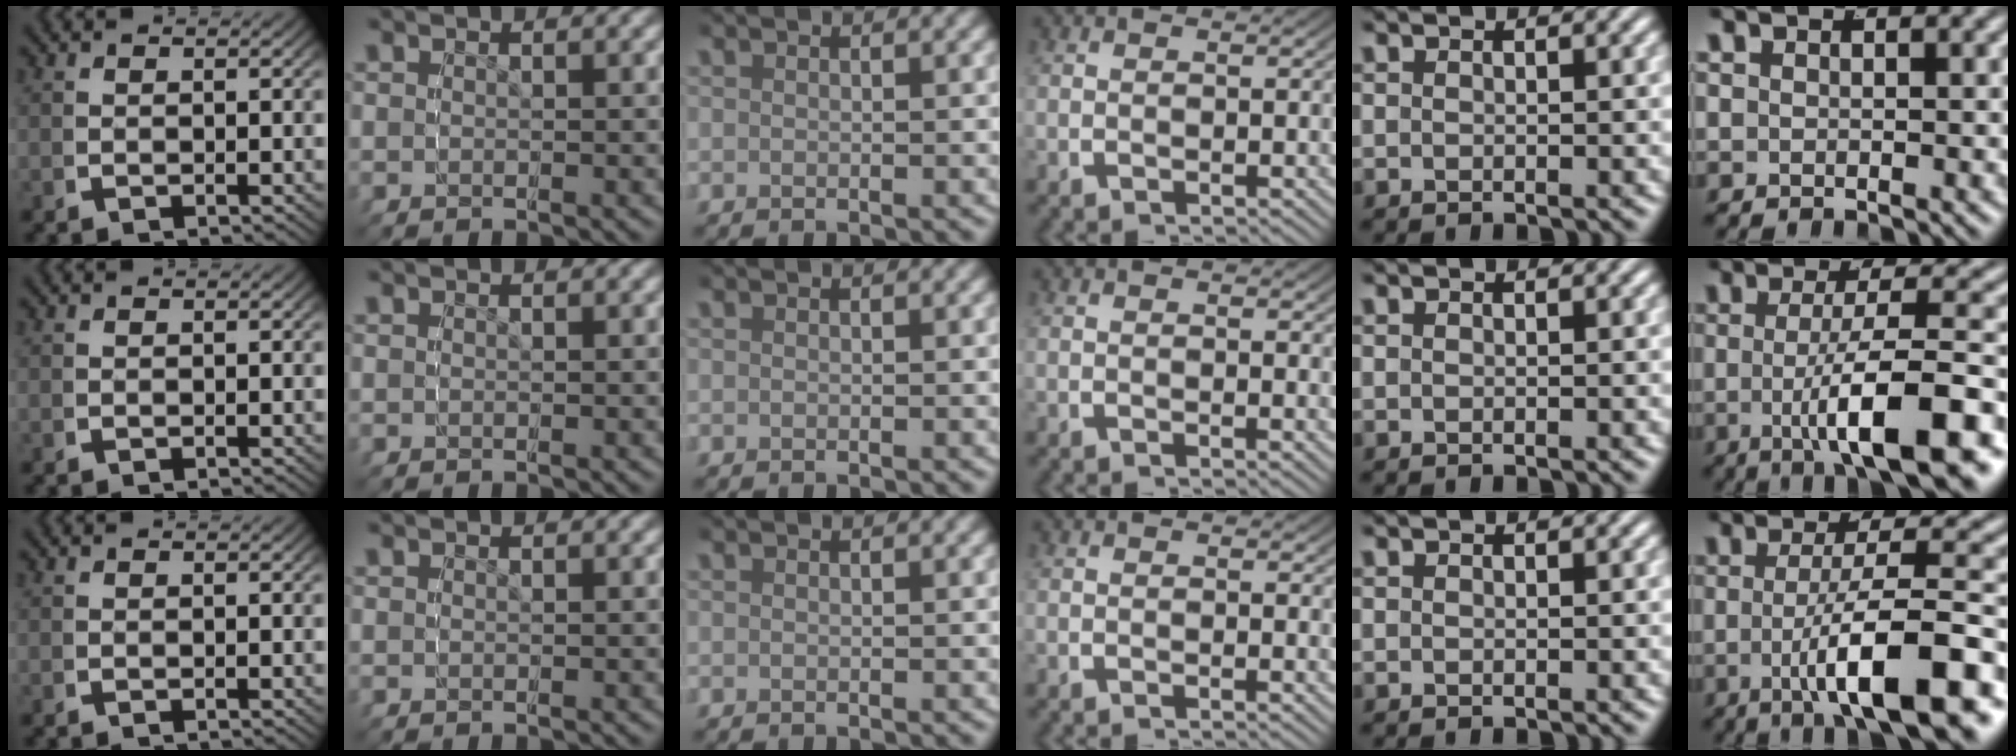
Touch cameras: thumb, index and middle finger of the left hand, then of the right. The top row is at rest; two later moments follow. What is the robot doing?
{"motion": "grasp_and_lifting", "object": "bottle"}